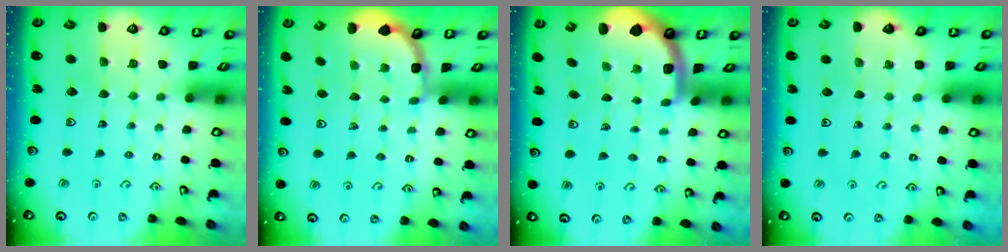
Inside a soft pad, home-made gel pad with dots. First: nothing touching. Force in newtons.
{"total": 2.0, "press": 2.0, "slide": 0.1}
{"total": 1.6, "press": 1.6, "slide": 0.2}
{"total": 2.1, "press": 2.1, "slide": 0.2}